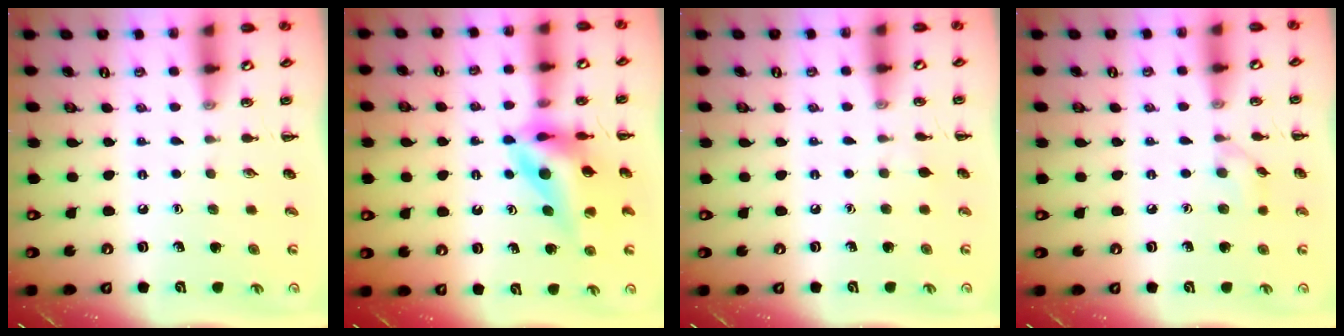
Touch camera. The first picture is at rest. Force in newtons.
{"total": 12.4, "press": 11.8, "slide": 3.9}
{"total": 3.8, "press": 3.6, "slide": 1.3}
{"total": 6.6, "press": 6.2, "slide": 2.2}